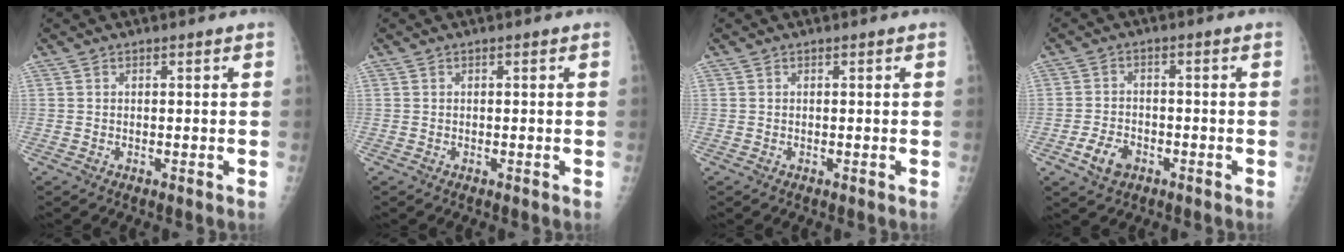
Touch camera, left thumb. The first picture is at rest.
{"total": 0.0}
{"total": 0.0}
{"total": 5.0, "force": [-2.5, 3.4, 2.8], "torque": [-0.045, 0.013, -0.041]}